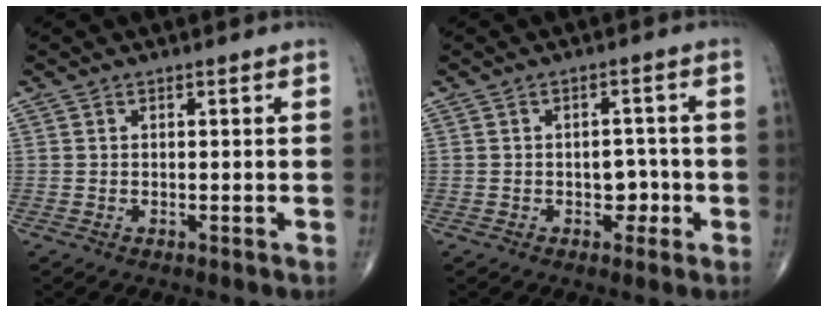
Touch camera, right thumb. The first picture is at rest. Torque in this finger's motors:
{"motor_torque": [2.88, 2.13, 0.67, -0.29, 0.01]}